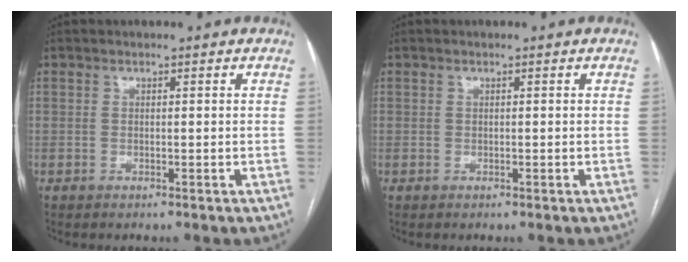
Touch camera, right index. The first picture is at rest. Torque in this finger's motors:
{"motor_torque": [0.66, 0.00, 0.27, 0.03]}